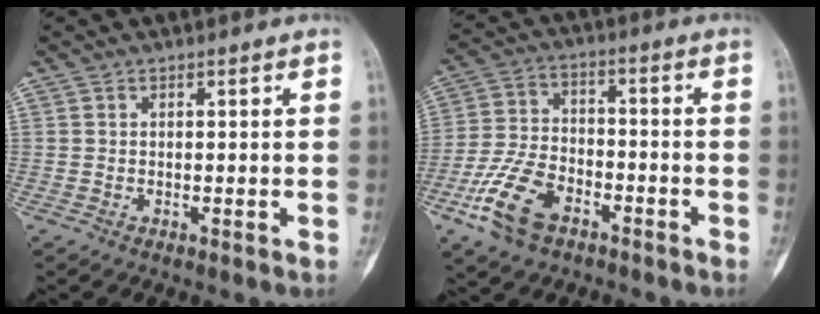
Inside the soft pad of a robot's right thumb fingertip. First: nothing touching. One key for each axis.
{"total": 12.4, "fx": -6.5, "fy": 7.1, "fz": 7.8, "tx": -0.153, "ty": 0.029, "tz": -0.125}